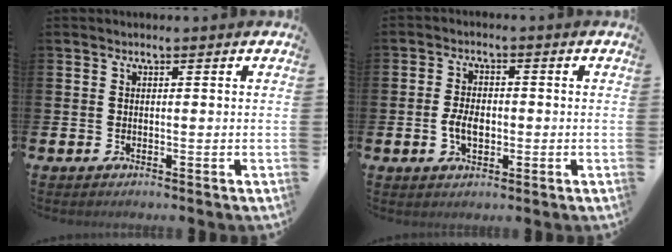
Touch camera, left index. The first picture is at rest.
{"total": 3.9, "force": [-0.6, 2.4, 3.0], "torque": [-0.050, -0.003, -0.017]}